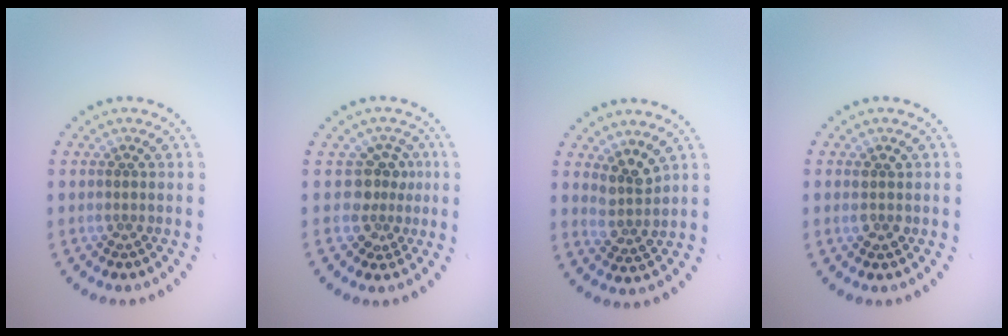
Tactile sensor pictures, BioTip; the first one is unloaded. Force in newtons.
{"total": 2.7, "press": 2.0, "slide": 1.9}
{"total": 2.5, "press": 1.9, "slide": 1.6}
{"total": 1.4, "press": 1.3, "slide": 0.3}